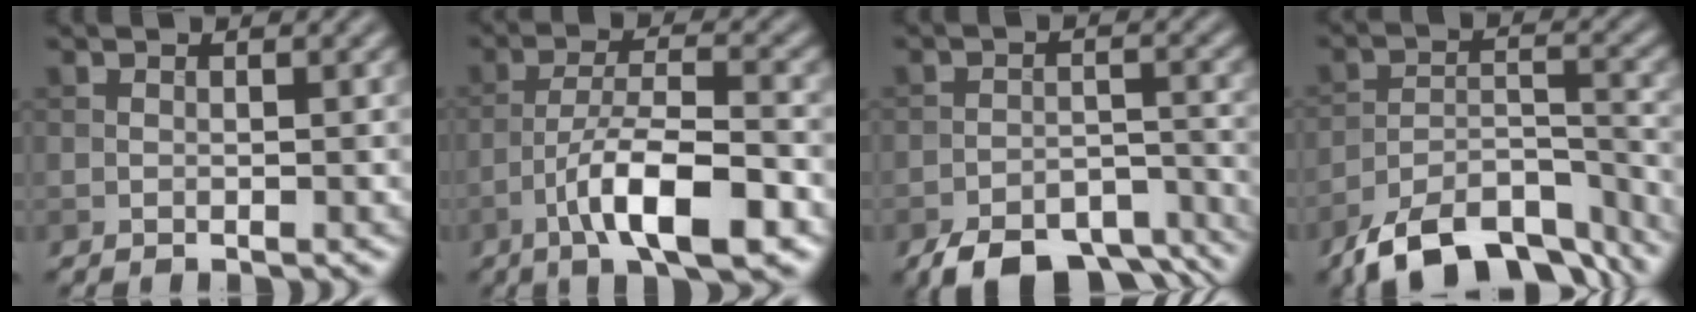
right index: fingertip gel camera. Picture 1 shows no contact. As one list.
[{"total": 8.5, "force": [-4.3, 2.3, 6.9], "torque": [-0.115, 0.010, -0.076]}, {"total": 8.8, "force": [-6.9, 3.6, 4.1], "torque": [-0.057, -0.015, -0.105]}, {"total": 10.7, "force": [-8.6, 4.0, 5.0], "torque": [-0.085, -0.004, -0.141]}]